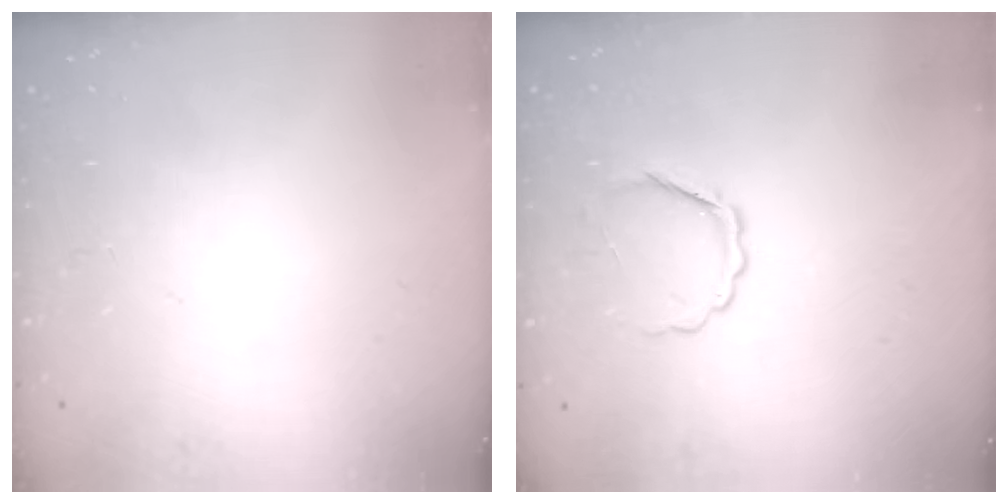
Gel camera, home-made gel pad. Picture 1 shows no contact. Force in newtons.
{"total": 3.6, "press": 3.5, "slide": 0.6}